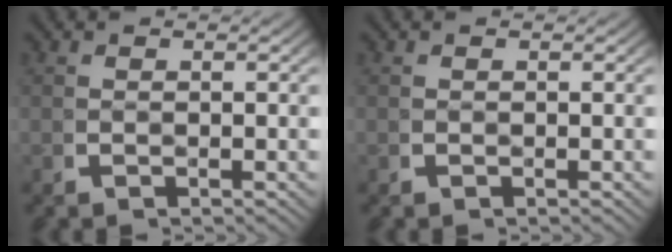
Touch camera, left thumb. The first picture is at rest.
{"total": 0.0}